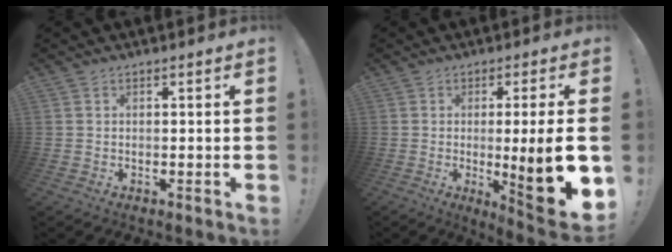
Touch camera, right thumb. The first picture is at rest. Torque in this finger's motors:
{"motor_torque": [0.09, 1.02, 0.79, 0.63, 0.09]}